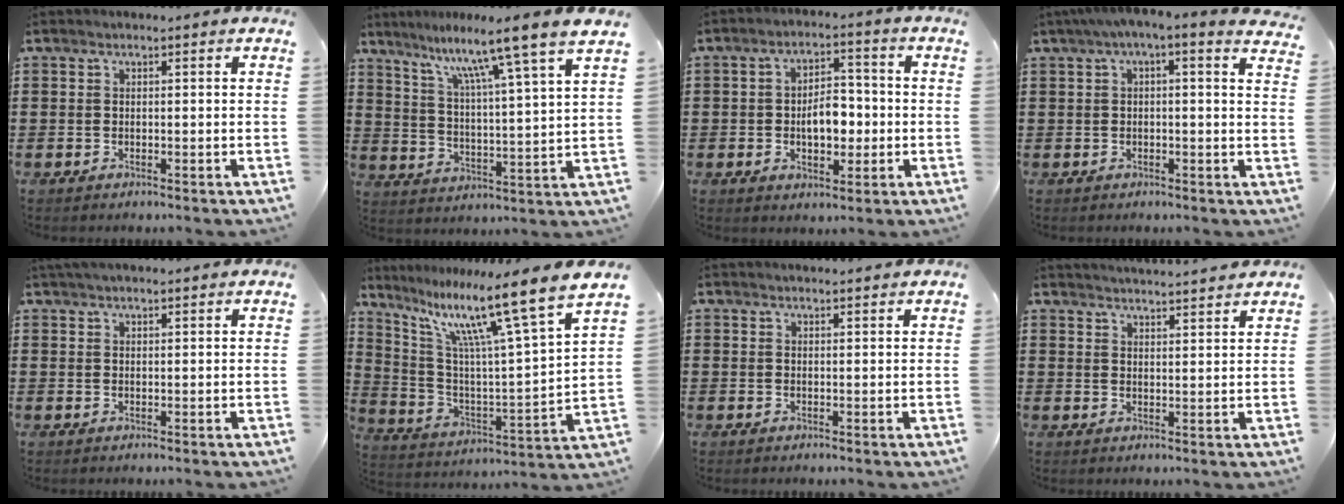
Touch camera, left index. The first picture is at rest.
{"total": 10.0, "force": [8.0, -1.2, 5.9], "torque": [-0.127, -0.053, 0.121]}
{"total": 6.2, "force": [-0.9, 3.6, 5.0], "torque": [-0.079, 0.005, -0.024]}
{"total": 2.5, "force": [0.6, 0.1, 2.5], "torque": [-0.046, -0.004, 0.007]}
{"total": 1.6, "force": [1.5, 0.2, 0.6], "torque": [-0.016, 0.002, 0.028]}
{"total": 13.7, "force": [9.4, 0.5, 10.0], "torque": [-0.204, -0.061, 0.140]}
{"total": 1.1, "force": [1.1, 0.0, 0.2], "torque": [-0.005, 0.000, 0.021]}
{"total": 3.1, "force": [3.0, -0.5, -0.1], "torque": [-0.009, -0.018, 0.054]}